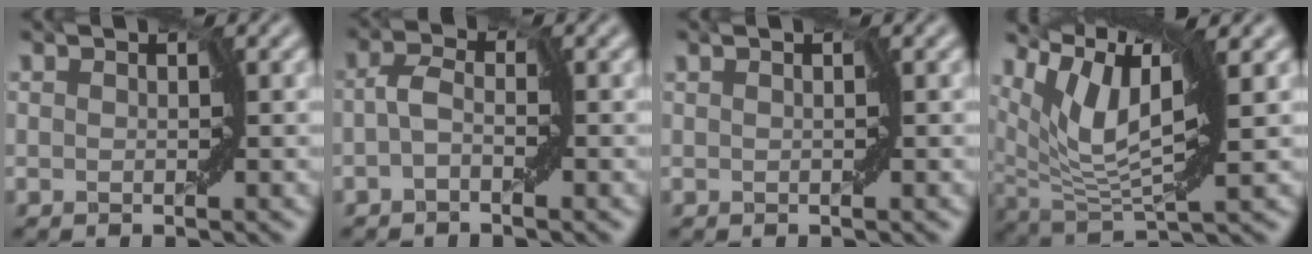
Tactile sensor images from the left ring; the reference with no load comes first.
{"total": 1.5, "force": [-0.5, 0.5, 1.3], "torque": [-0.031, 0.008, -0.017]}
{"total": 0.0}
{"total": 7.9, "force": [4.1, 1.9, 6.5], "torque": [-0.135, 0.001, 0.078]}